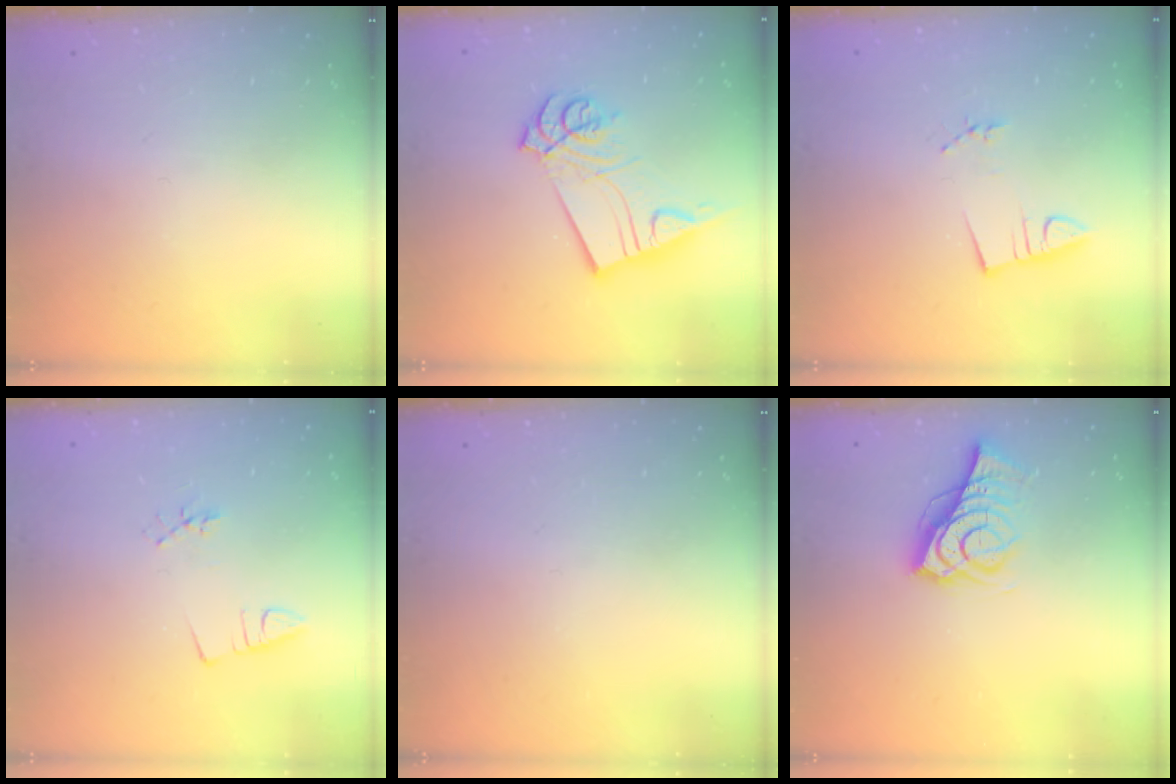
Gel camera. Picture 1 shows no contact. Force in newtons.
{"total": 11.3, "press": 11.2, "slide": 1.5}
{"total": 2.9, "press": 1.4, "slide": 2.5}
{"total": 2.3, "press": 1.9, "slide": 1.4}
{"total": 0.0}
{"total": 9.2, "press": 8.6, "slide": 3.2}